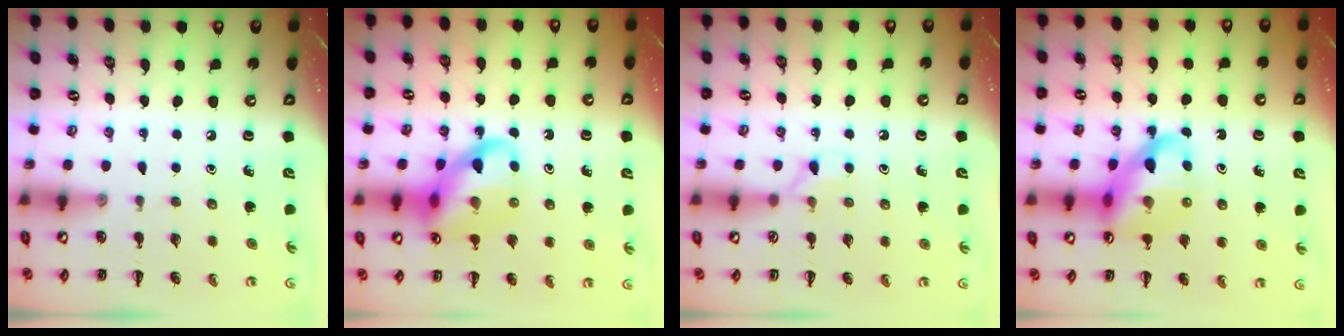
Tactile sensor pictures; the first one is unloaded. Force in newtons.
{"total": 14.7, "press": 14.6, "slide": 1.9}
{"total": 4.0, "press": 3.7, "slide": 1.6}
{"total": 14.7, "press": 14.2, "slide": 3.9}